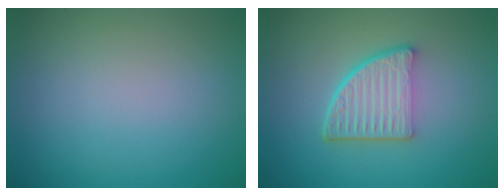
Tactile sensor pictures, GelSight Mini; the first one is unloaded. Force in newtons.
{"total": 5.3, "press": 3.8, "slide": 3.7}